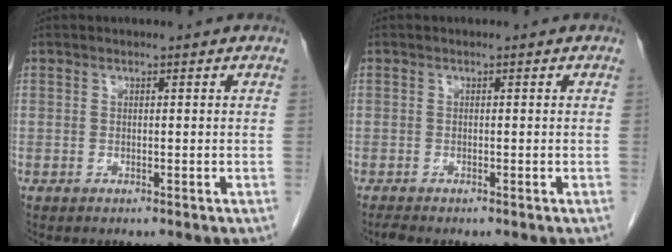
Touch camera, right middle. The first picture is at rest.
{"total": 0.7, "force": [-0.7, -0.1, 0.1], "torque": [-0.011, -0.005, -0.014]}